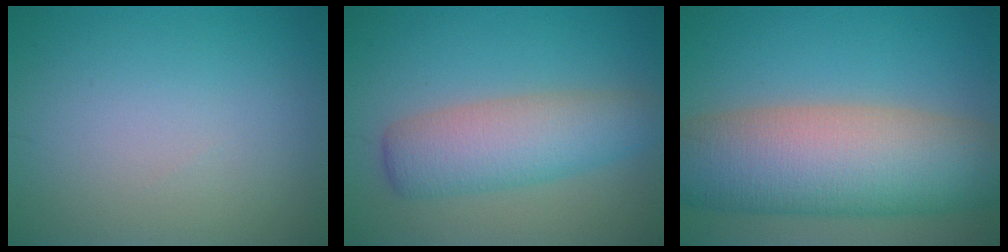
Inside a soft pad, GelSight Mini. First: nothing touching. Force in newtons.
{"total": 5.7, "press": 5.7, "slide": 0.1}
{"total": 12.8, "press": 12.8, "slide": 0.5}